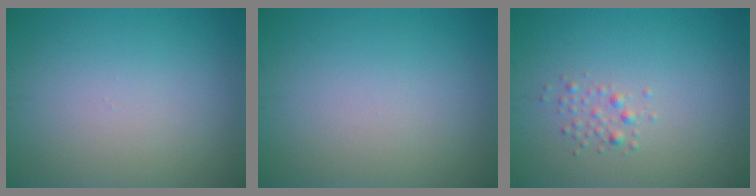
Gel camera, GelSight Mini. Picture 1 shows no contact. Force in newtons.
{"total": 0.0}
{"total": 1.2, "press": 1.2, "slide": 0.0}